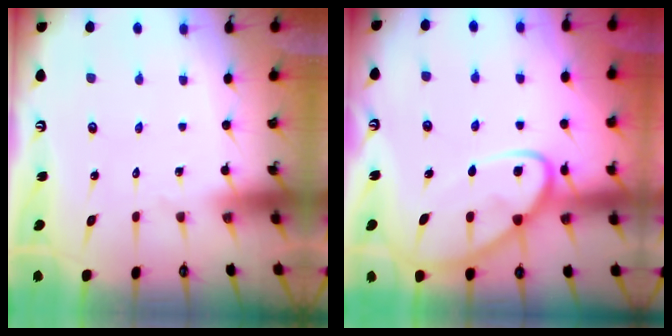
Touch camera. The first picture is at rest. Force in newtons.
{"total": 11.6, "press": 11.5, "slide": 1.2}